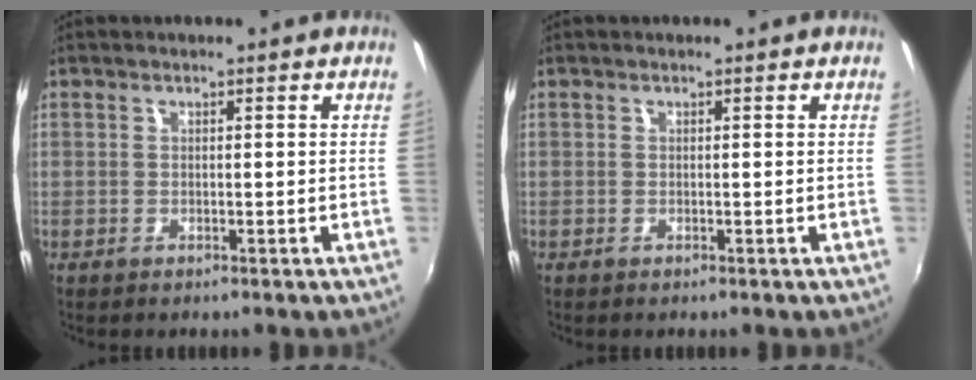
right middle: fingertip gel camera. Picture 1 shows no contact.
{"total": 0.0}